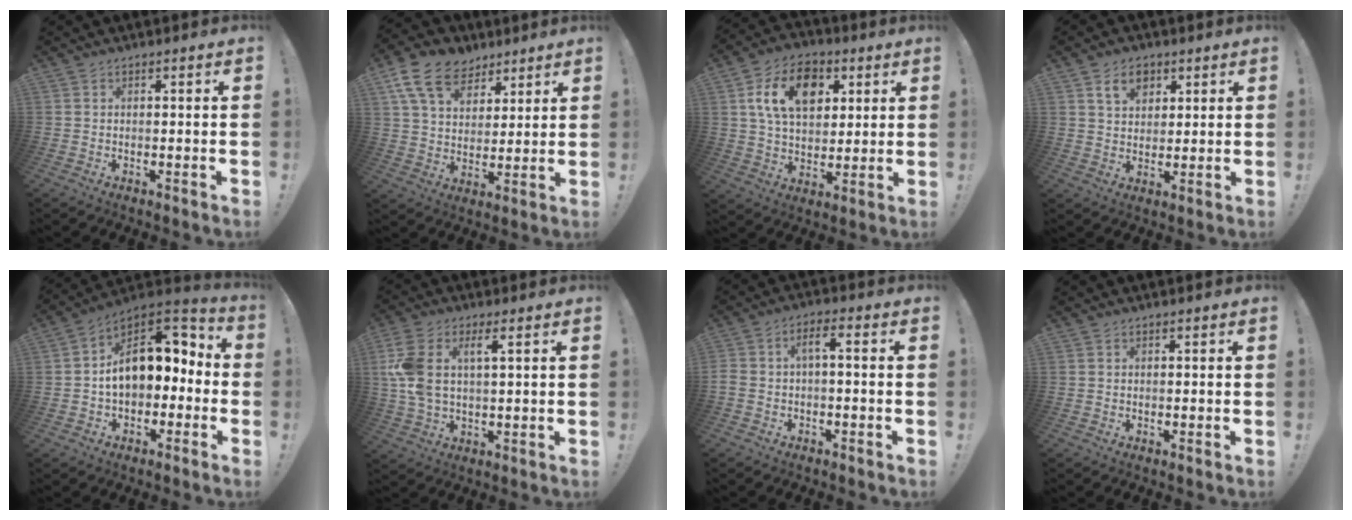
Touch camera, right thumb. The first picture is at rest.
{"total": 15.4, "force": [9.0, 10.2, 7.3], "torque": [-0.121, -0.046, 0.173]}
{"total": 16.3, "force": [5.9, 11.5, 9.9], "torque": [-0.153, -0.005, 0.112]}
{"total": 7.6, "force": [4.0, 5.4, 3.6], "torque": [-0.048, -0.010, 0.073]}
{"total": 15.8, "force": [2.8, 10.3, 11.7], "torque": [-0.151, 0.001, 0.059]}
{"total": 8.7, "force": [2.3, 4.3, 7.2], "torque": [-0.161, -0.006, 0.041]}
{"total": 4.5, "force": [-1.4, 1.7, 3.9], "torque": [-0.090, 0.003, -0.030]}
{"total": 0.0}